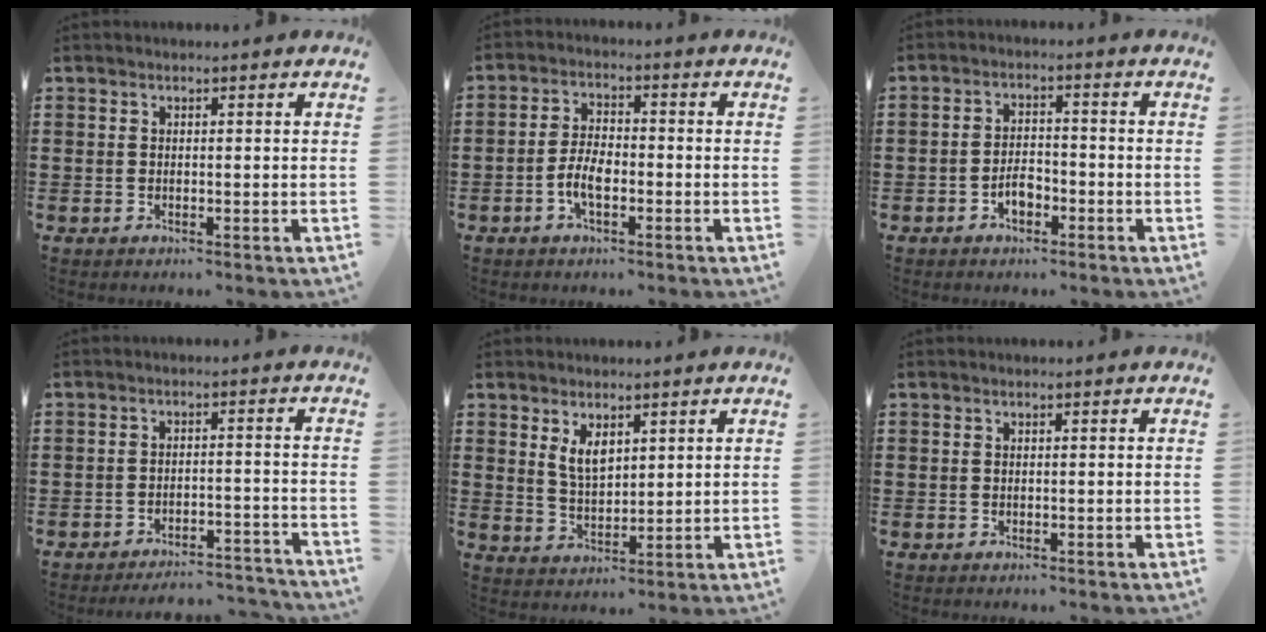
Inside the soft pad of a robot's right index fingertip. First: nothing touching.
{"total": 4.9, "force": [-1.8, 2.1, 4.0], "torque": [-0.096, -0.003, -0.039]}
{"total": 3.6, "force": [-1.9, 1.8, 2.5], "torque": [-0.053, 0.001, -0.036]}
{"total": 3.8, "force": [-3.8, 0.2, 0.8], "torque": [-0.017, 0.001, -0.077]}
{"total": 4.3, "force": [2.3, 2.2, 2.9], "torque": [-0.065, 0.005, 0.043]}
{"total": 0.0}